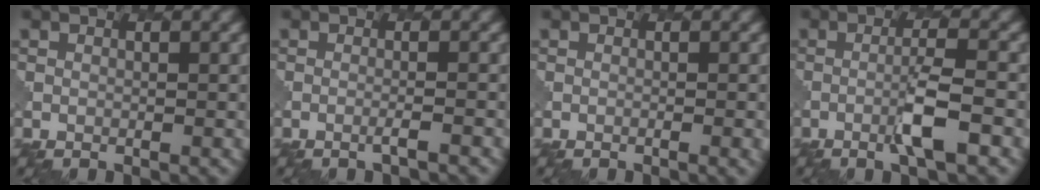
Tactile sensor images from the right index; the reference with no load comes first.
{"total": 1.1, "force": [-0.5, 0.1, 1.0], "torque": [-0.006, 0.005, -0.016]}
{"total": 1.4, "force": [-0.3, 0.4, 1.3], "torque": [-0.009, 0.002, -0.008]}
{"total": 3.3, "force": [-1.1, 0.1, 3.1], "torque": [-0.056, 0.008, -0.024]}